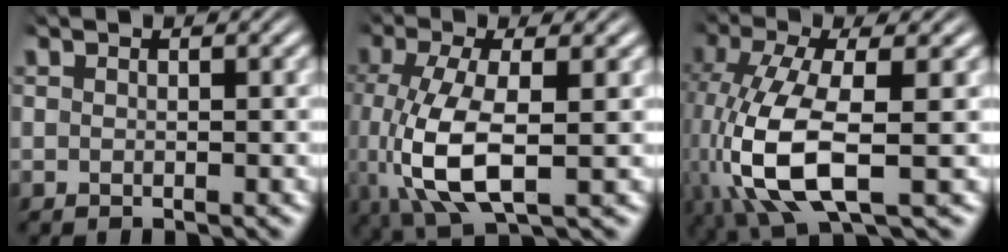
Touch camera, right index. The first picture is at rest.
{"total": 7.6, "force": [-1.2, 3.8, 6.5], "torque": [-0.156, -0.040, 0.011]}
{"total": 9.1, "force": [-1.3, 4.8, 7.6], "torque": [-0.191, -0.046, 0.012]}